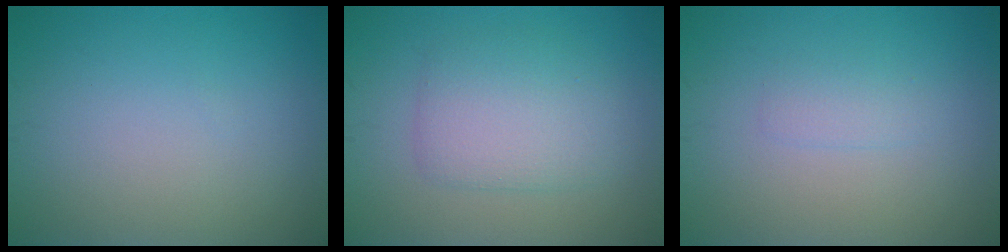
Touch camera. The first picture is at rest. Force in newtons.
{"total": 4.0, "press": 4.0, "slide": 0.1}
{"total": 1.1, "press": 1.1, "slide": 0.1}